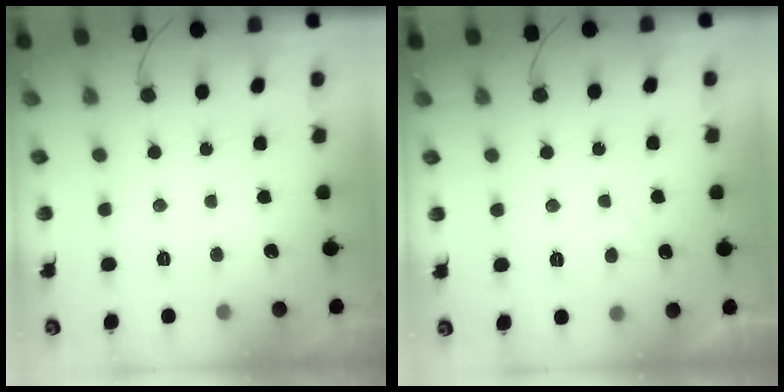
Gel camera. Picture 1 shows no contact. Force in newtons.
{"total": 2.9, "press": 2.8, "slide": 0.8}